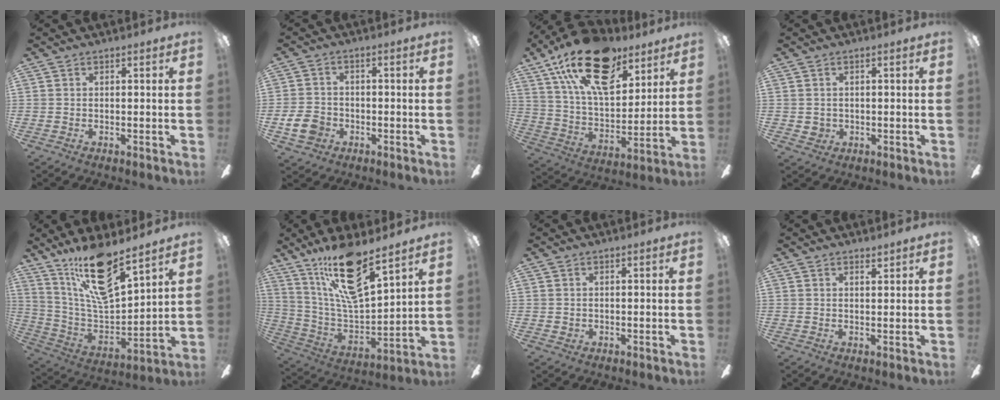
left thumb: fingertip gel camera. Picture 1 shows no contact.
{"total": 6.7, "force": [-2.5, 5.4, 3.2], "torque": [-0.070, 0.014, -0.046]}
{"total": 23.4, "force": [14.3, 11.6, 14.5], "torque": [-0.256, -0.071, 0.253]}
{"total": 2.0, "force": [0.1, 1.9, 0.5], "torque": [-0.011, 0.004, 0.001]}
{"total": 18.6, "force": [13.3, 5.6, 11.7], "torque": [-0.216, -0.087, 0.227]}
{"total": 19.2, "force": [13.4, 5.8, 12.6], "torque": [-0.238, -0.078, 0.228]}
{"total": 0.7, "force": [0.2, 0.6, 0.2], "torque": [-0.003, 0.005, 0.002]}
{"total": 1.7, "force": [1.5, 0.4, 0.7], "torque": [-0.008, -0.005, 0.025]}